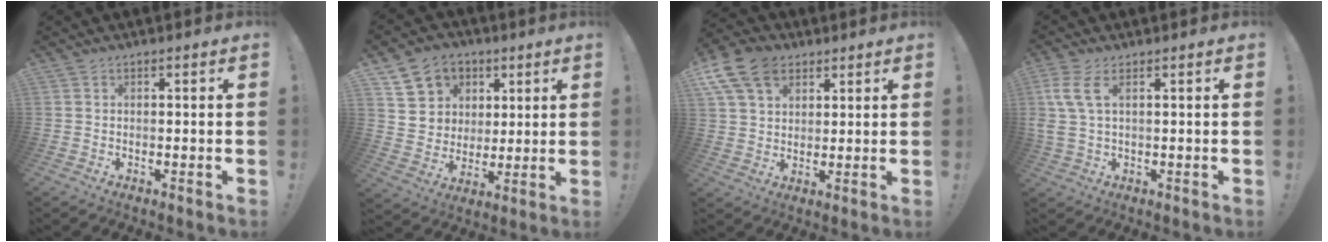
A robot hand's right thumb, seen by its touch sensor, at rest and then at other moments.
{"total": 11.2, "force": [4.8, 9.8, 2.5], "torque": [-0.035, -0.022, 0.103]}
{"total": 13.3, "force": [6.7, 9.2, 6.9], "torque": [-0.121, -0.026, 0.131]}
{"total": 6.8, "force": [2.3, 2.6, 5.8], "torque": [-0.121, -0.008, 0.046]}